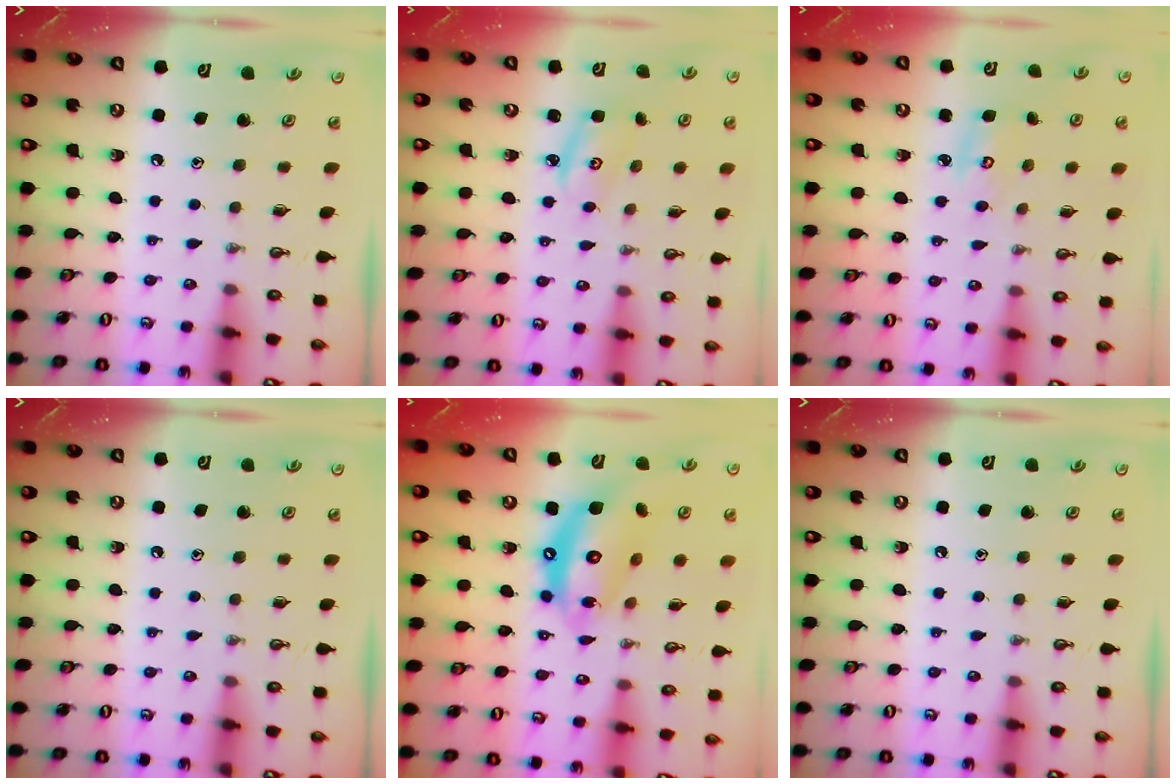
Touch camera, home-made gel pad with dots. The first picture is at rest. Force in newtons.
{"total": 3.1, "press": 3.1, "slide": 0.2}
{"total": 3.8, "press": 3.8, "slide": 0.3}
{"total": 0.0}
{"total": 15.6, "press": 15.5, "slide": 1.5}
{"total": 0.0}